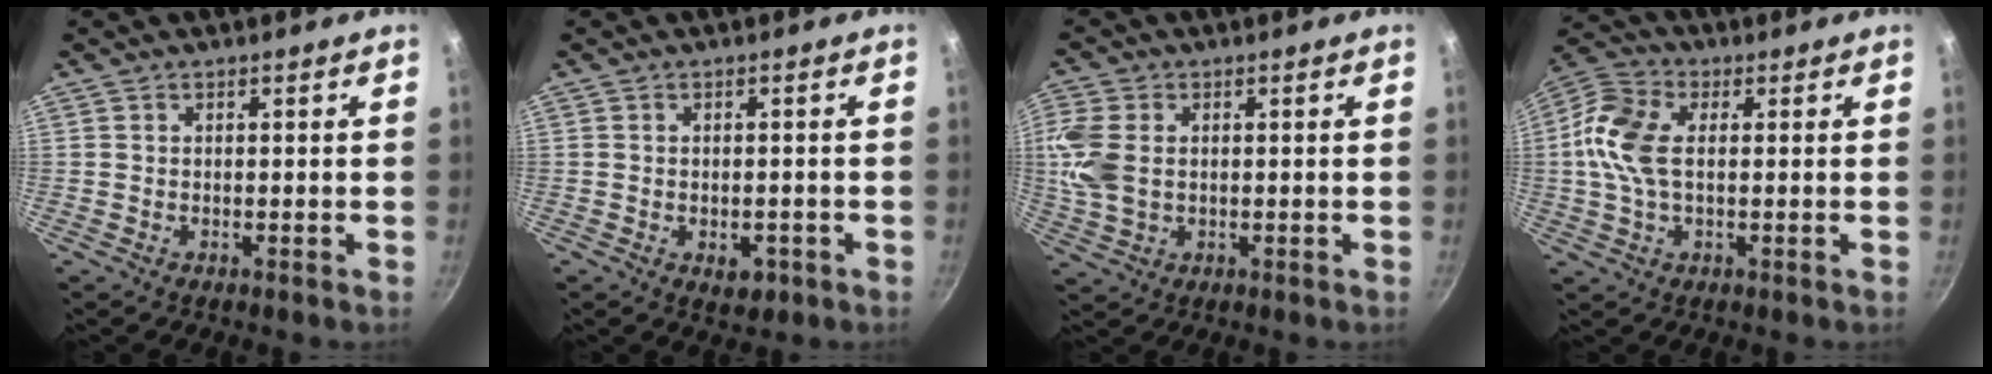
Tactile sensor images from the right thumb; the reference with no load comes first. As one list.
[{"total": 3.6, "force": [-1.3, 2.2, 2.5], "torque": [-0.025, 0.007, -0.012]}, {"total": 8.3, "force": [0.9, 5.8, 5.9], "torque": [-0.131, 0.002, 0.016]}, {"total": 10.9, "force": [0.8, 6.4, 8.8], "torque": [-0.179, 0.022, 0.001]}]